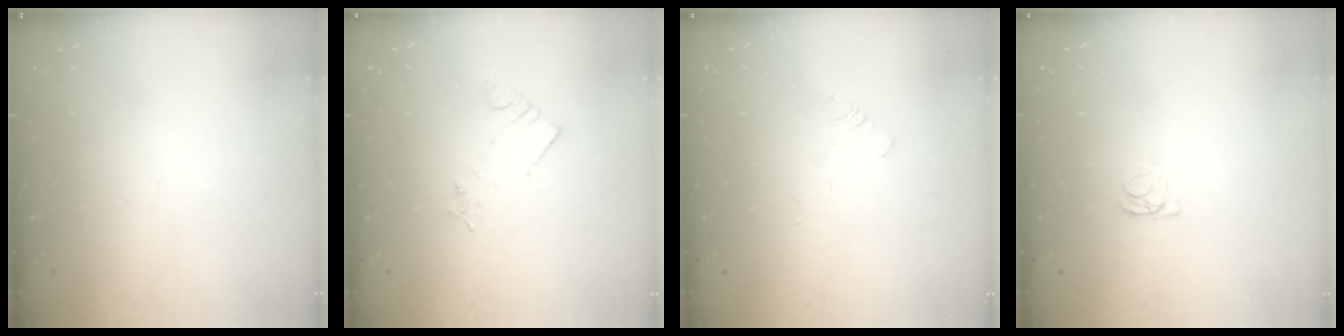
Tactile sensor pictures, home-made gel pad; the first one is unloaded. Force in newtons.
{"total": 2.7, "press": 2.7, "slide": 0.3}
{"total": 1.0, "press": 0.9, "slide": 0.2}
{"total": 1.2, "press": 1.1, "slide": 0.3}